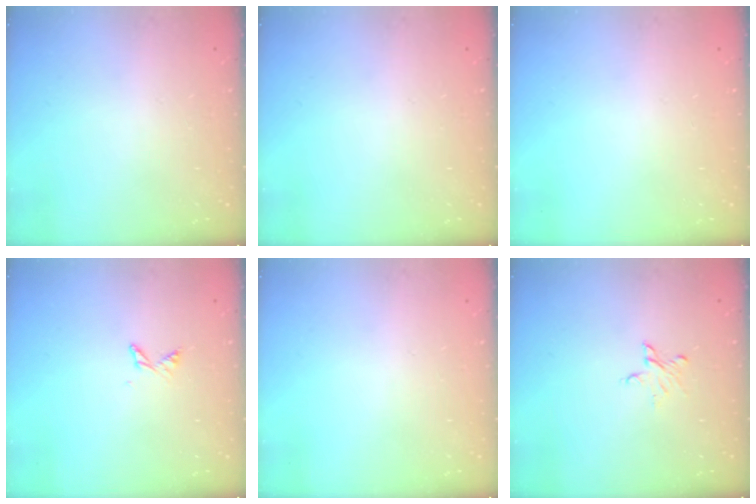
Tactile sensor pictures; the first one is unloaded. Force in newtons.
{"total": 0.0}
{"total": 0.0}
{"total": 4.3, "press": 4.3, "slide": 0.5}
{"total": 0.0}
{"total": 3.6, "press": 3.6, "slide": 0.3}